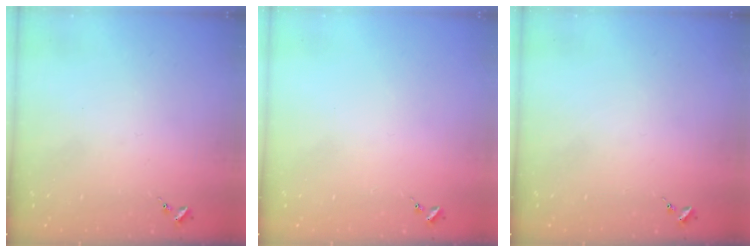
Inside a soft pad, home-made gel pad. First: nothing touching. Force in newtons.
{"total": 0.0}
{"total": 0.0}